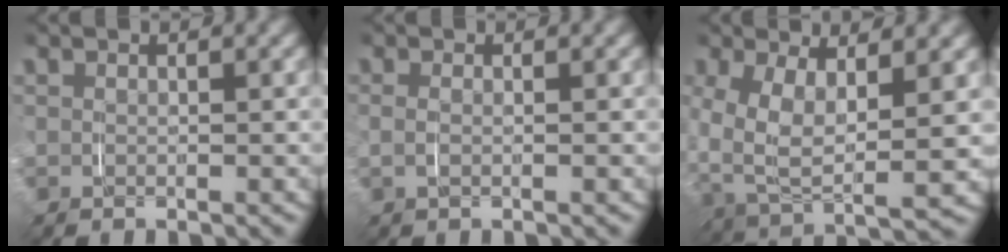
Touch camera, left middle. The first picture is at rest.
{"total": 1.1, "force": [0.1, -1.1, -0.2], "torque": [0.012, 0.001, 0.002]}
{"total": 3.1, "force": [1.2, 1.3, 2.5], "torque": [-0.057, -0.018, 0.023]}